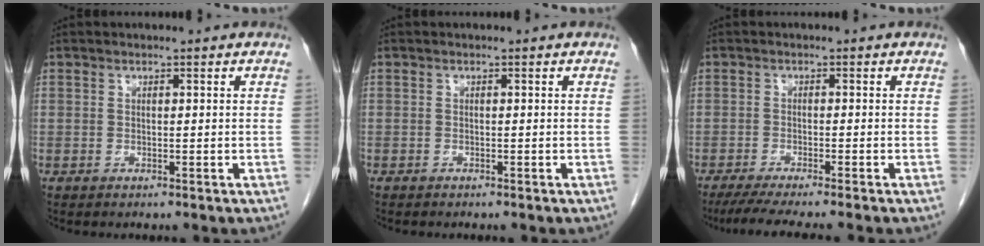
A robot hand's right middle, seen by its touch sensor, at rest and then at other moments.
{"total": 0.5, "force": [-0.5, 0.2, 0.1], "torque": [-0.008, 0.000, -0.009]}
{"total": 7.4, "force": [-6.3, -1.0, 3.8], "torque": [-0.046, -0.021, -0.101]}